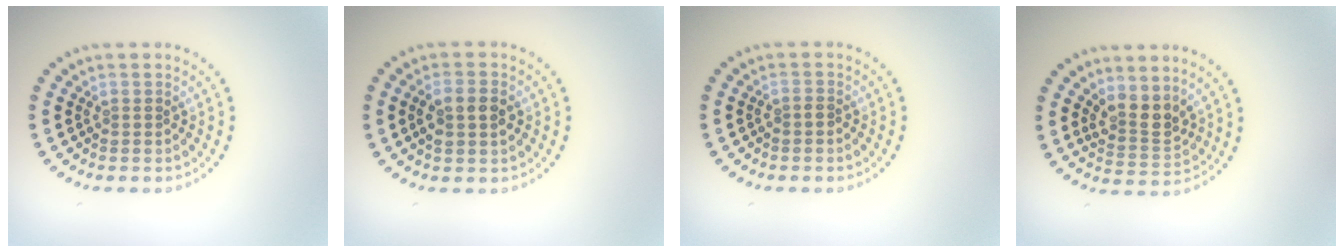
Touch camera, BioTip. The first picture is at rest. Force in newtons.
{"total": 2.6, "press": 2.6, "slide": 0.4}
{"total": 0.6, "press": 0.2, "slide": 0.6}
{"total": 2.8, "press": 2.4, "slide": 1.4}